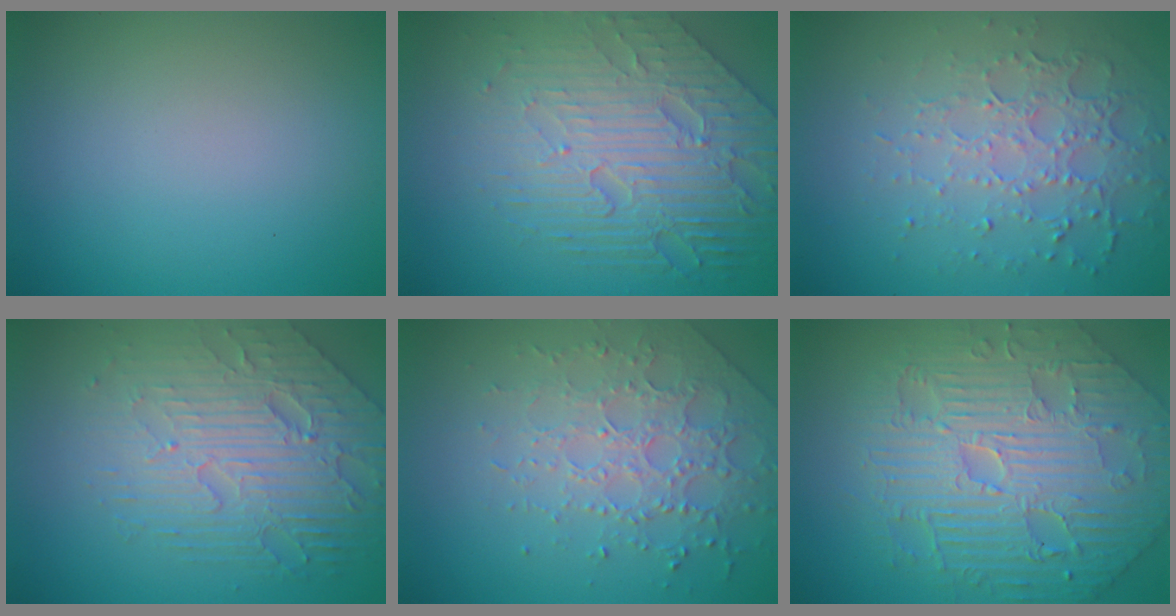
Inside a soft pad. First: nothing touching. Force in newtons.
{"total": 8.4, "press": 5.6, "slide": 6.2}
{"total": 4.9, "press": 3.4, "slide": 3.5}
{"total": 6.8, "press": 4.9, "slide": 4.8}
{"total": 3.4, "press": 3.3, "slide": 1.1}
{"total": 8.2, "press": 6.6, "slide": 4.8}